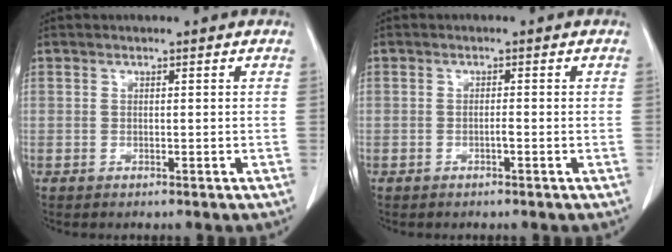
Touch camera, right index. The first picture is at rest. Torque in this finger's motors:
{"motor_torque": [0.51, 0.42, 0.10, 0.02]}